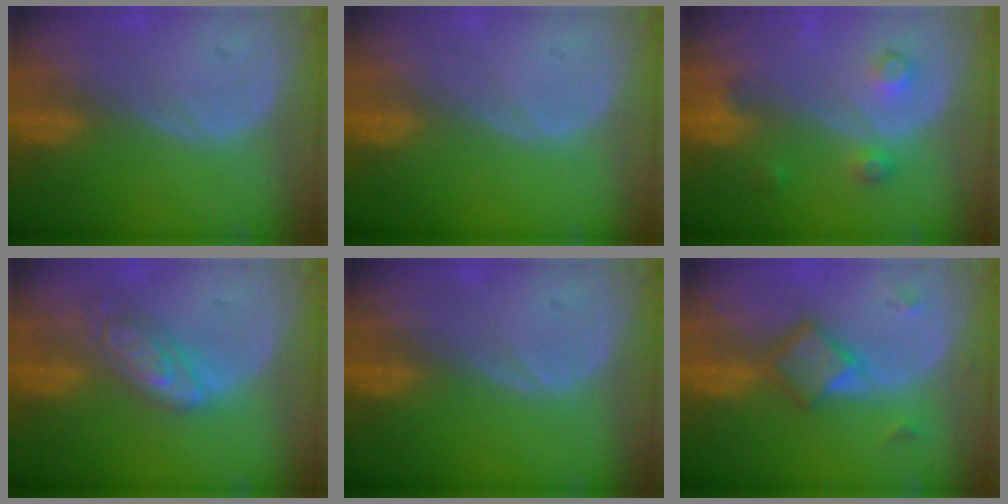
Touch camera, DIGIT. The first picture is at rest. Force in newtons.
{"total": 0.0}
{"total": 3.7, "press": 3.4, "slide": 1.5}
{"total": 6.4, "press": 5.7, "slide": 3.0}
{"total": 0.0}
{"total": 5.8, "press": 5.1, "slide": 2.8}